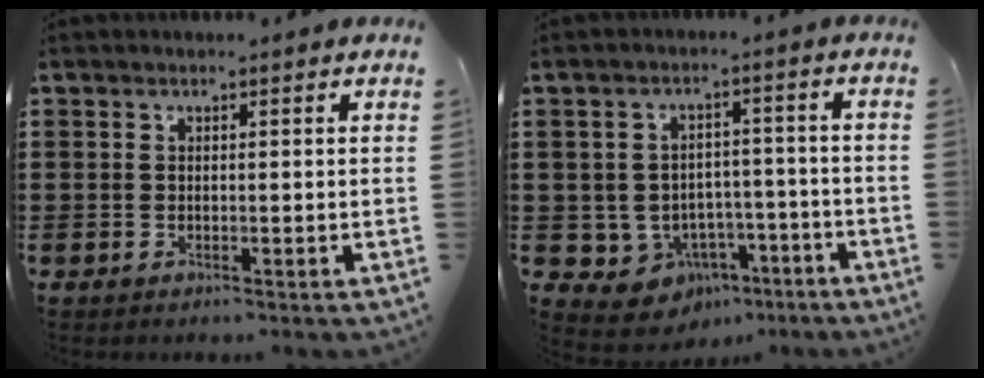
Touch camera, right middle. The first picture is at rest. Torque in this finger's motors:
{"motor_torque": [0.04, -0.06, 0.19, 0.03]}